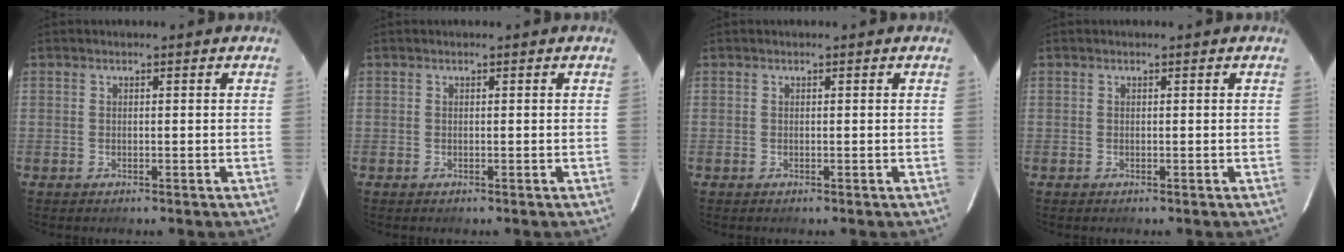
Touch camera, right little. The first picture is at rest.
{"total": 0.0}
{"total": 0.0}
{"total": 0.0}